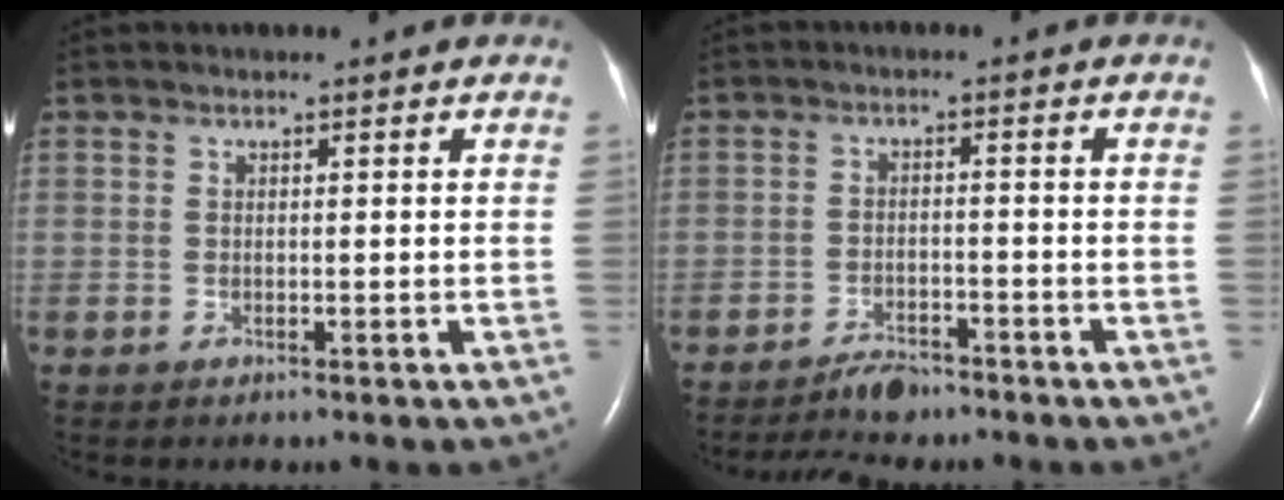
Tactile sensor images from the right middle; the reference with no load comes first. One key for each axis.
{"total": 4.2, "fx": -4.0, "fy": 0.9, "fz": 1.2, "tx": -0.028, "ty": -0.014, "tz": -0.068}